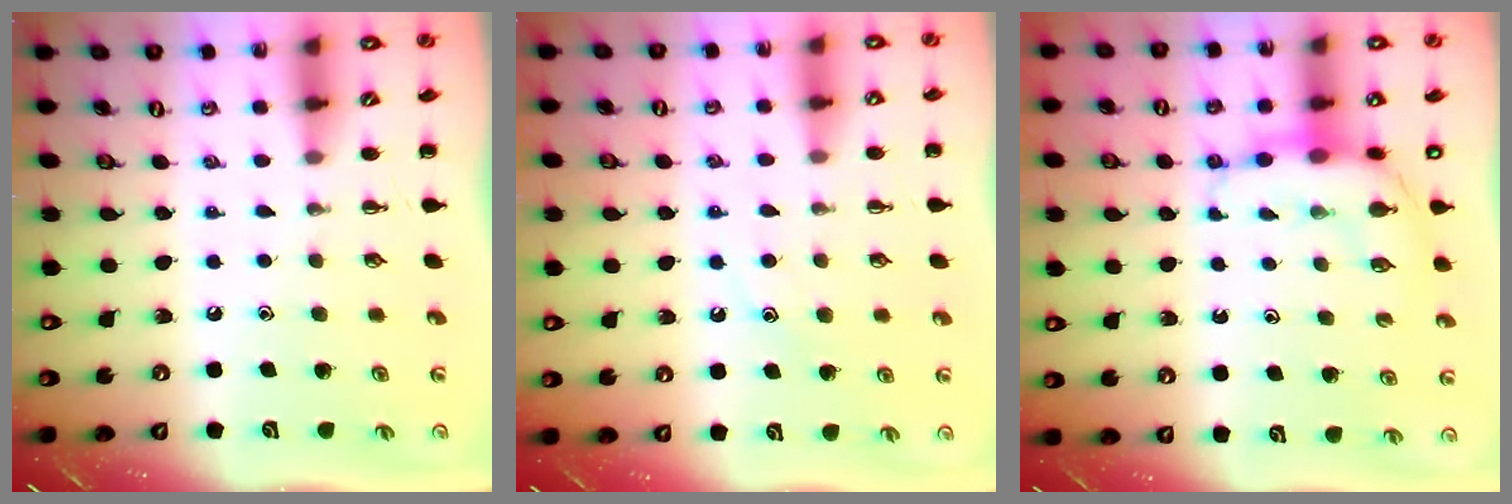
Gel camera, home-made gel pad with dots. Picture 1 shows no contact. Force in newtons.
{"total": 9.1, "press": 9.0, "slide": 1.4}
{"total": 8.7, "press": 8.5, "slide": 1.6}